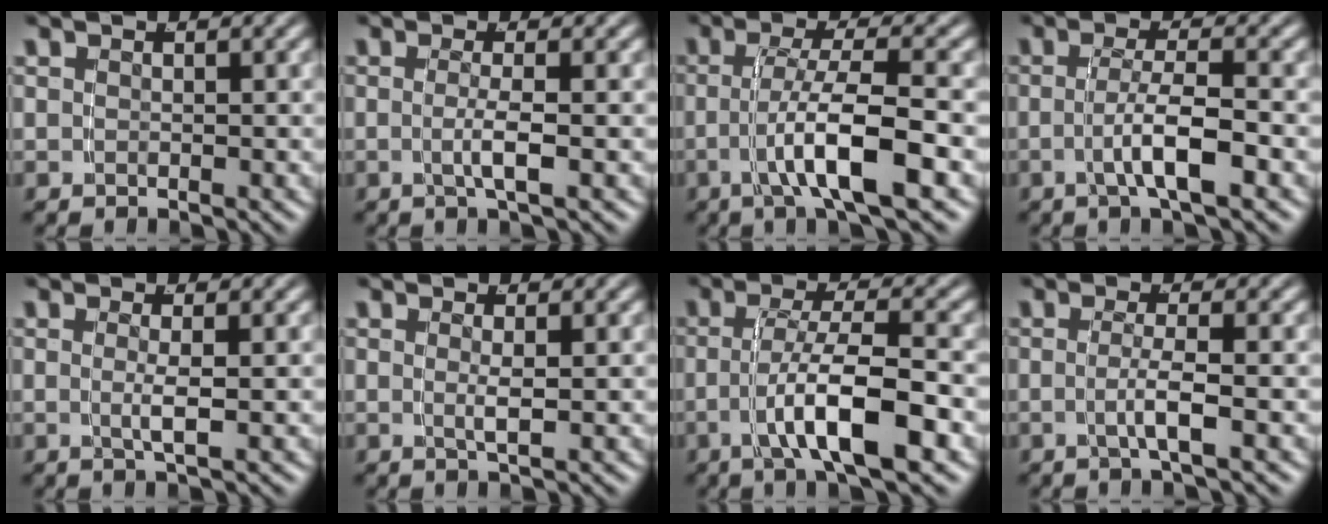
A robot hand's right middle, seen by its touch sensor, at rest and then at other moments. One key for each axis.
{"total": 2.0, "fx": -0.6, "fy": -0.7, "fz": 1.8, "tx": -0.036, "ty": -0.008, "tz": -0.006}
{"total": 5.7, "fx": -1.8, "fy": 0.5, "fz": 5.3, "tx": -0.093, "ty": -0.003, "tz": -0.030}
{"total": 3.6, "fx": -1.3, "fy": -0.1, "fz": 3.4, "tx": -0.054, "ty": -0.002, "tz": -0.019}
{"total": 1.8, "fx": -0.2, "fy": -0.7, "fz": 1.6, "tx": -0.033, "ty": -0.009, "tz": 0.001}
{"total": 1.4, "fx": 0.1, "fy": -0.6, "fz": 1.2, "tx": -0.025, "ty": -0.007, "tz": 0.005}
{"total": 6.1, "fx": -2.1, "fy": 0.9, "fz": 5.7, "tx": -0.094, "ty": -0.002, "tz": -0.034}
{"total": 2.3, "fx": -0.8, "fy": -0.8, "fz": 1.9, "tx": -0.036, "ty": -0.005, "tz": -0.013}